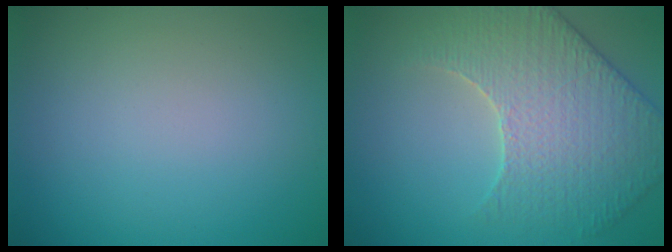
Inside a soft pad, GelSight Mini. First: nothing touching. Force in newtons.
{"total": 5.0, "press": 4.9, "slide": 0.8}